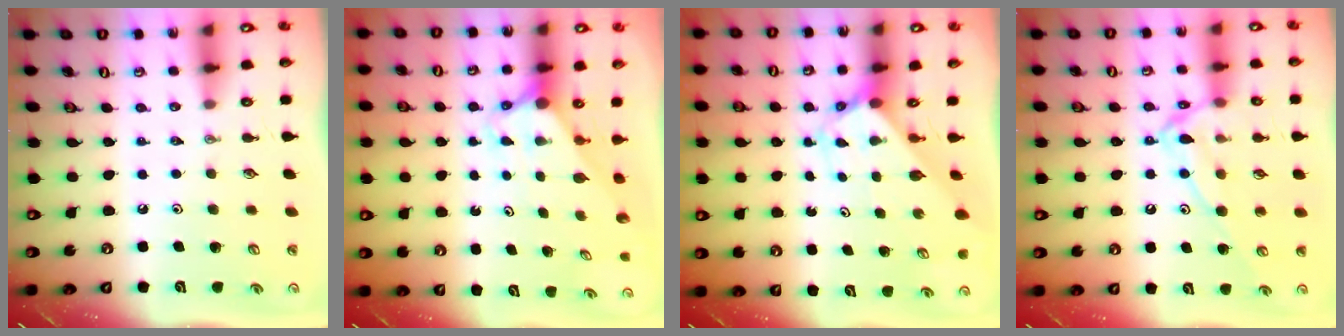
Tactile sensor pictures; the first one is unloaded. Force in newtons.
{"total": 2.7, "press": 2.7, "slide": 0.0}
{"total": 2.5, "press": 2.5, "slide": 0.2}
{"total": 14.3, "press": 14.2, "slide": 0.9}